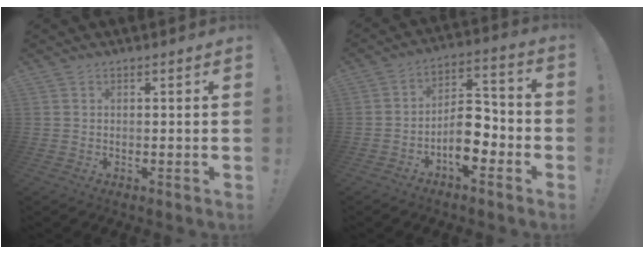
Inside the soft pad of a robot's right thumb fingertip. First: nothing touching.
{"total": 11.0, "force": [-4.8, 5.9, 7.9], "torque": [-0.128, 0.025, -0.083]}